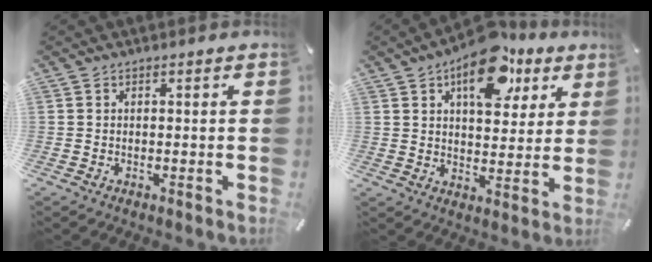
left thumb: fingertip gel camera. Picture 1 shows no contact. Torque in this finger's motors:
{"motor_torque": [1.97, 1.98, 1.34, -1.38, 0.43]}